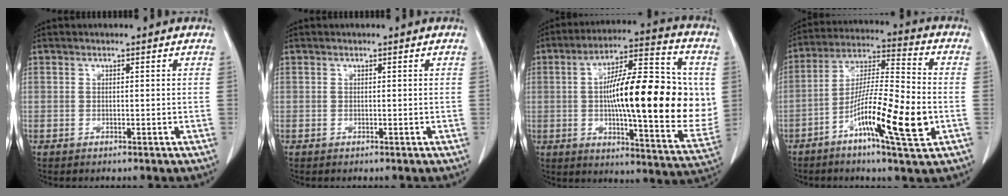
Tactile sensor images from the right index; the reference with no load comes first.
{"total": 0.0}
{"total": 24.3, "force": [1.3, 5.2, 23.7], "torque": [-0.332, 0.015, 0.015]}
{"total": 15.0, "force": [-5.2, 1.3, 14.0], "torque": [-0.252, -0.004, -0.092]}